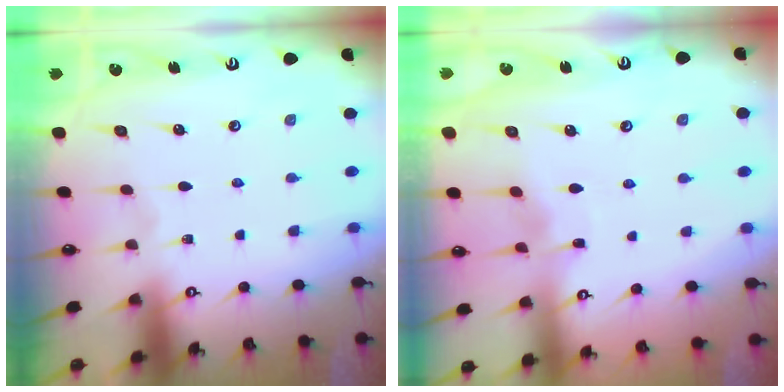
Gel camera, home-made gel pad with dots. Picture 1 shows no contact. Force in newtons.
{"total": 3.6, "press": 3.6, "slide": 0.2}